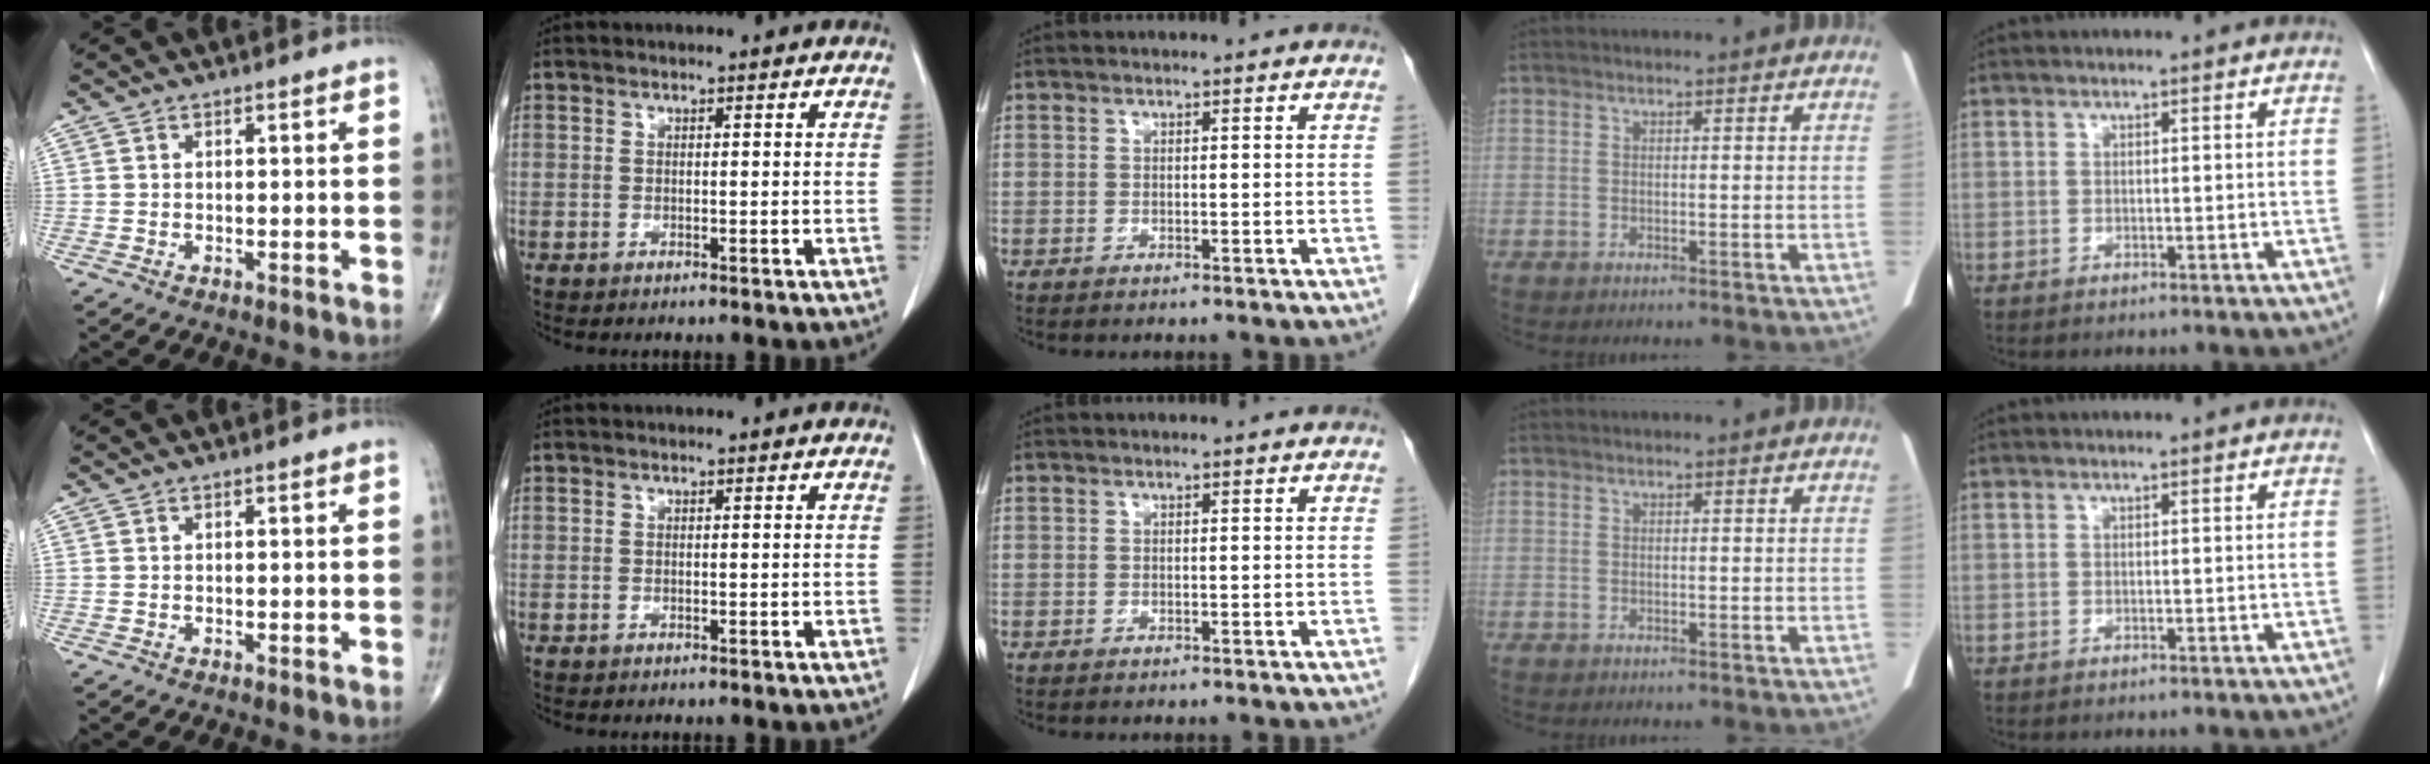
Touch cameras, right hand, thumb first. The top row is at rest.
{}